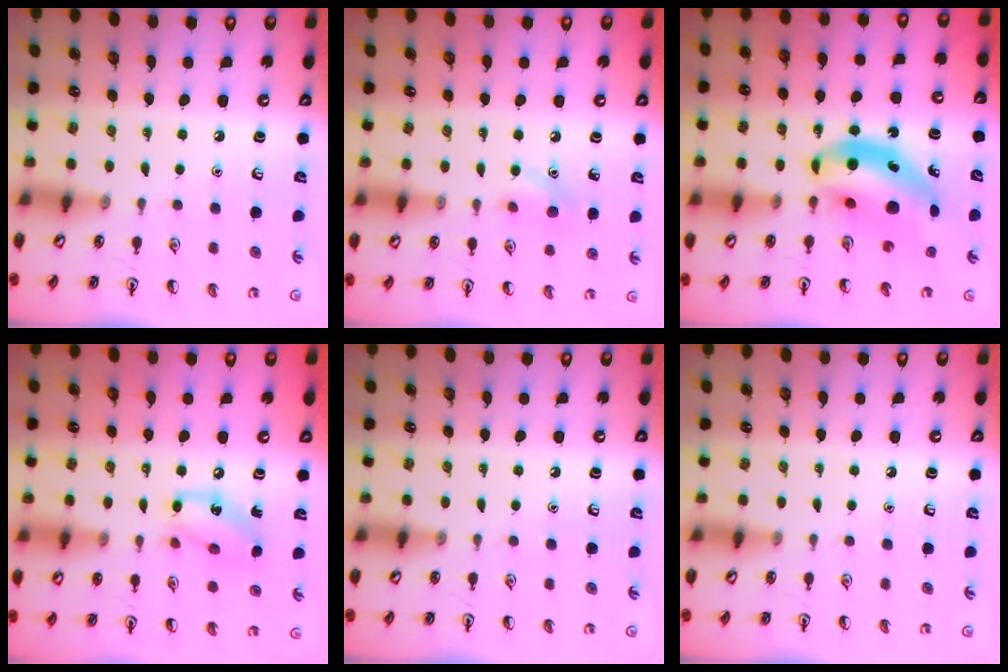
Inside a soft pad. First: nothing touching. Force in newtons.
{"total": 6.8, "press": 6.6, "slide": 1.5}
{"total": 12.5, "press": 11.9, "slide": 3.7}
{"total": 9.9, "press": 9.8, "slide": 1.3}
{"total": 0.0}
{"total": 0.0}